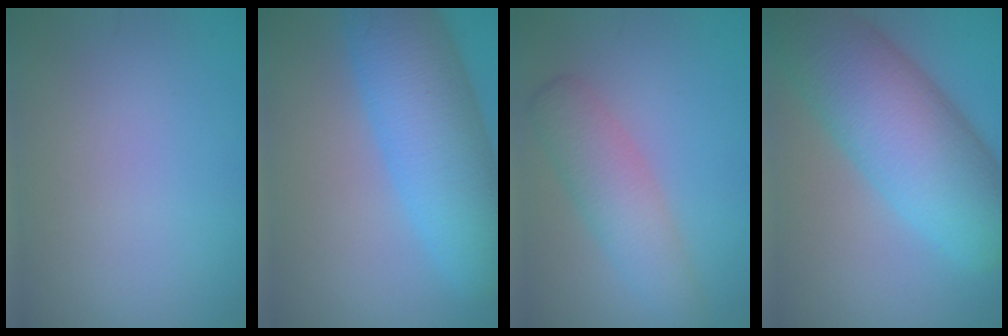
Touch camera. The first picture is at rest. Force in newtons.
{"total": 9.9, "press": 9.9, "slide": 0.3}
{"total": 4.1, "press": 4.1, "slide": 0.2}
{"total": 12.2, "press": 12.2, "slide": 0.4}